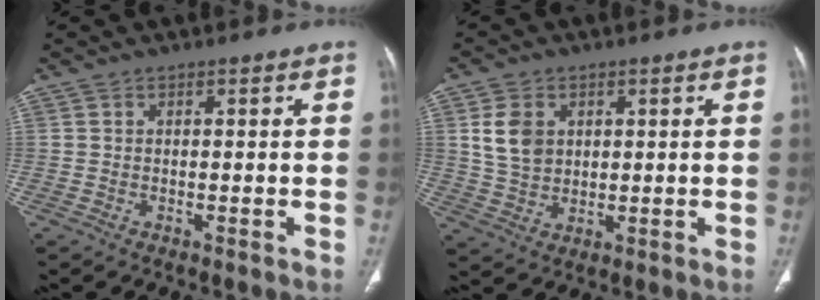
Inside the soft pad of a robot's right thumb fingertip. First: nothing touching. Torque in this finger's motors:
{"motor_torque": [-0.19, 0.07, 0.54, -0.35, 0.01]}